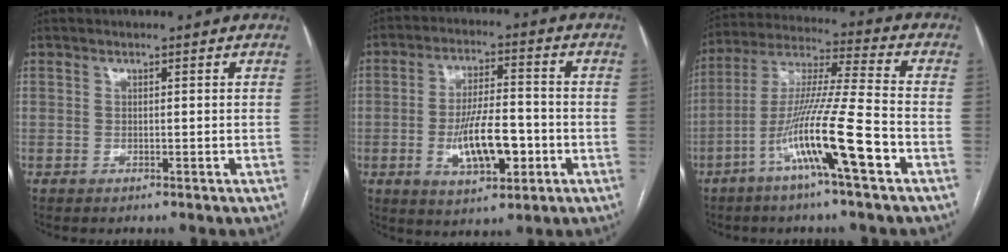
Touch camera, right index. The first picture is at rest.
{"total": 10.7, "force": [-2.8, 3.7, 9.6], "torque": [-0.177, 0.005, -0.042]}
{"total": 14.5, "force": [-6.2, -0.7, 13.1], "torque": [-0.256, -0.004, -0.118]}